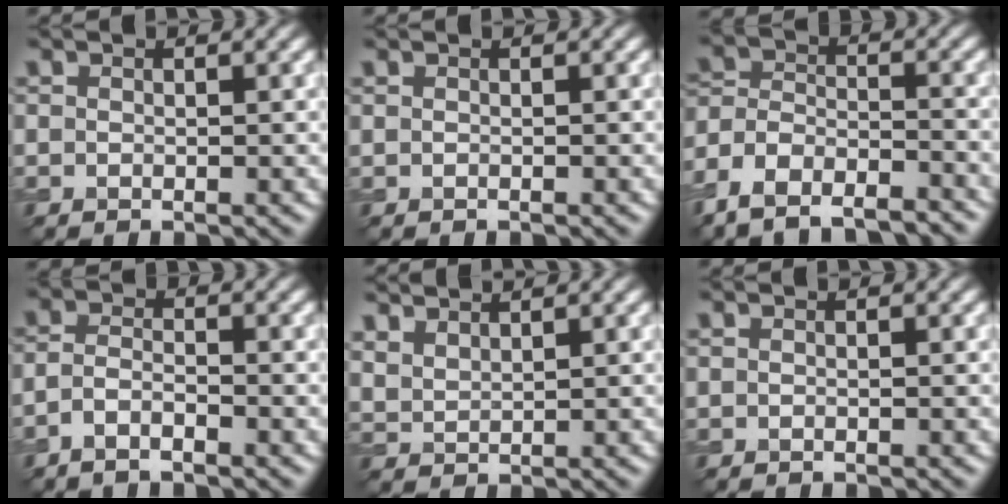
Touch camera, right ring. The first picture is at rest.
{"total": 0.0}
{"total": 8.7, "force": [-7.0, 3.9, 3.4], "torque": [-0.054, 0.000, -0.122]}
{"total": 1.9, "force": [-1.3, 0.7, 1.3], "torque": [-0.029, 0.003, -0.030]}
{"total": 3.1, "force": [2.8, 1.0, 1.0], "torque": [-0.024, 0.004, 0.056]}
{"total": 0.0}